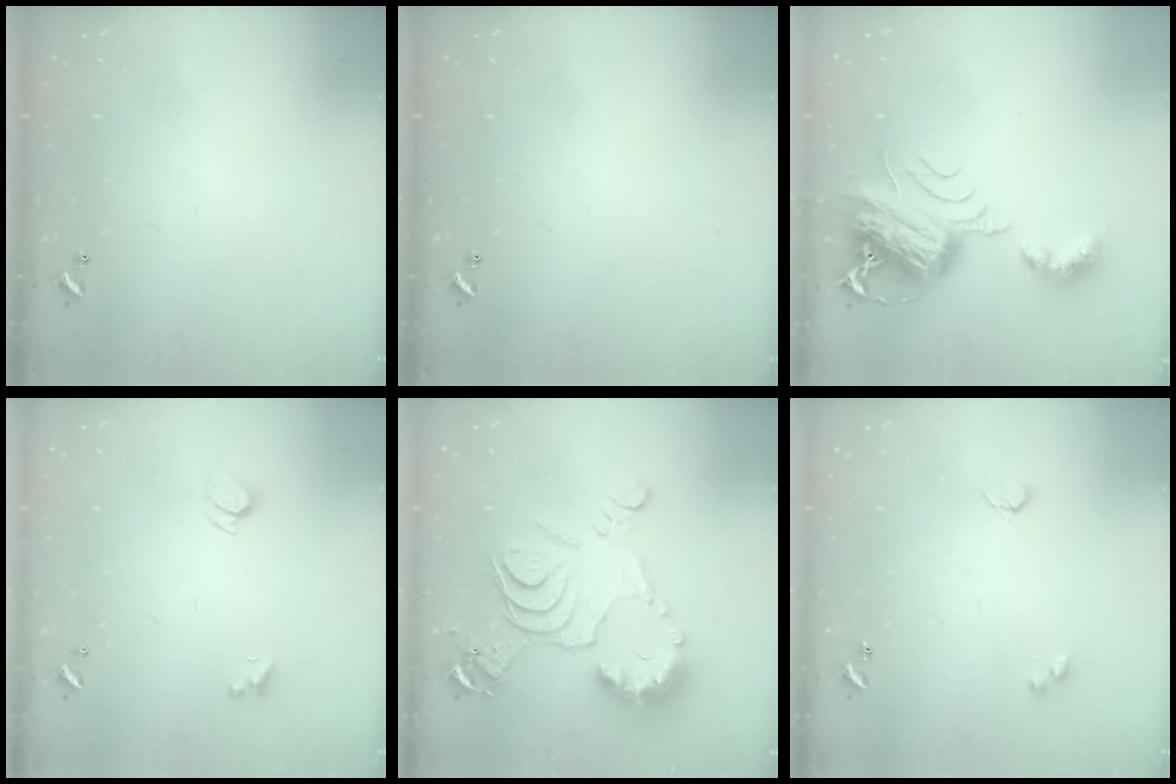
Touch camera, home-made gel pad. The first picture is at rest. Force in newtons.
{"total": 0.0}
{"total": 9.9, "press": 9.8, "slide": 1.3}
{"total": 2.0, "press": 1.9, "slide": 0.5}
{"total": 14.1, "press": 14.1, "slide": 1.2}
{"total": 2.9, "press": 2.9, "slide": 0.5}